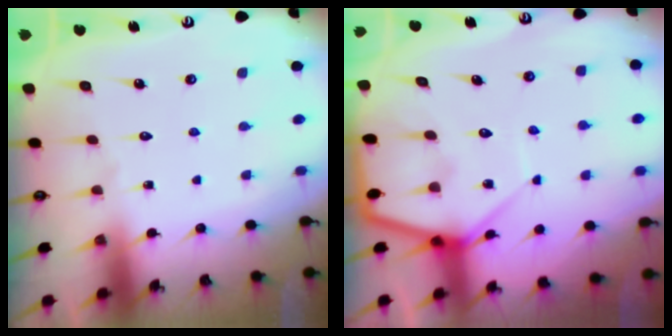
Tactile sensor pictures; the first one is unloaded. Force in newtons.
{"total": 8.0, "press": 8.0, "slide": 0.6}